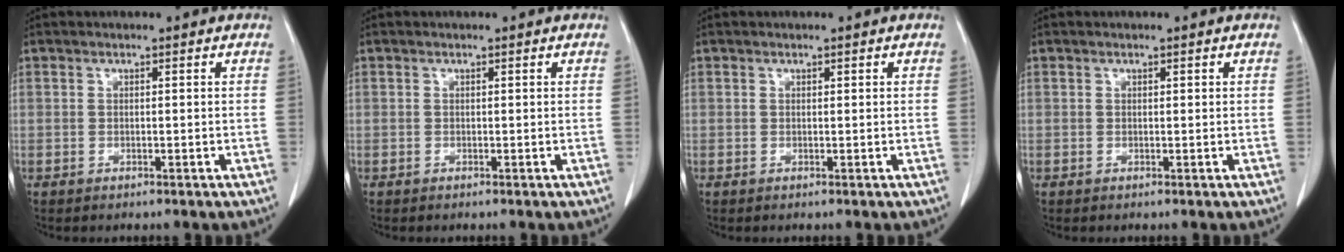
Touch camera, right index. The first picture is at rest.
{"total": 0.0}
{"total": 0.0}
{"total": 0.0}